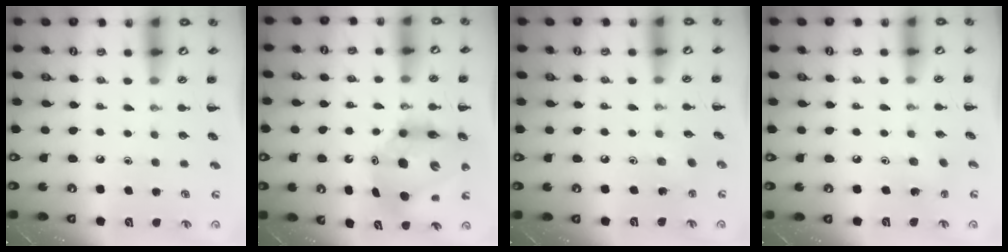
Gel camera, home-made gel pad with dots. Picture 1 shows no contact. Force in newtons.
{"total": 13.1, "press": 12.6, "slide": 3.8}
{"total": 3.1, "press": 3.0, "slide": 0.8}
{"total": 3.0, "press": 2.8, "slide": 1.0}